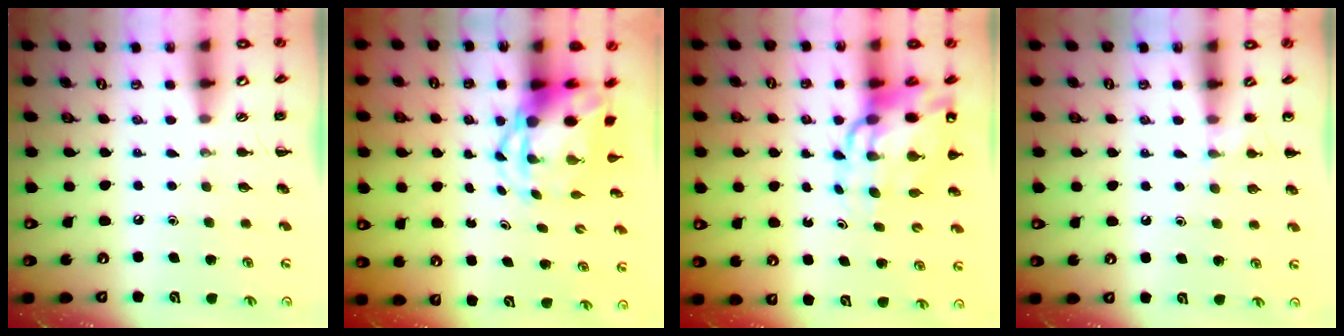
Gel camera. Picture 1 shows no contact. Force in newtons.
{"total": 5.1, "press": 4.9, "slide": 1.4}
{"total": 14.1, "press": 13.5, "slide": 4.0}
{"total": 5.3, "press": 5.0, "slide": 1.7}